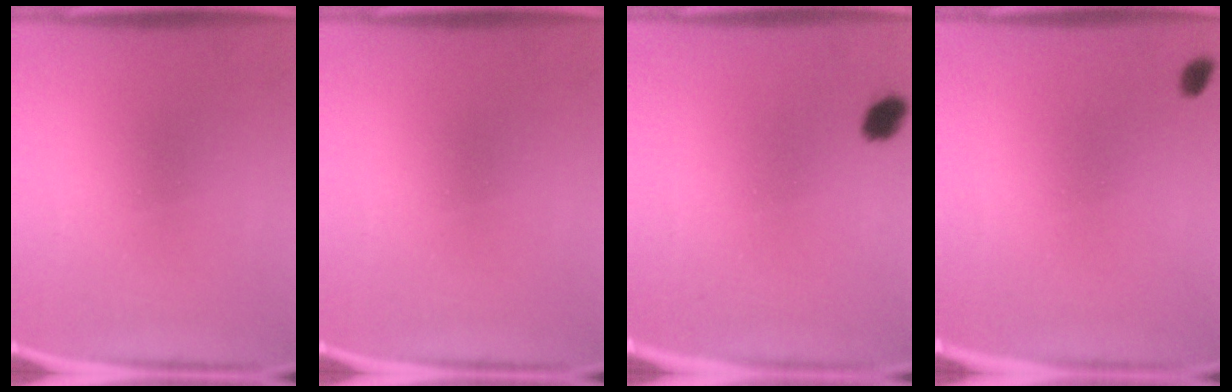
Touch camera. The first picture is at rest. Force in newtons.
{"total": 0.0}
{"total": 2.8}
{"total": 1.2}